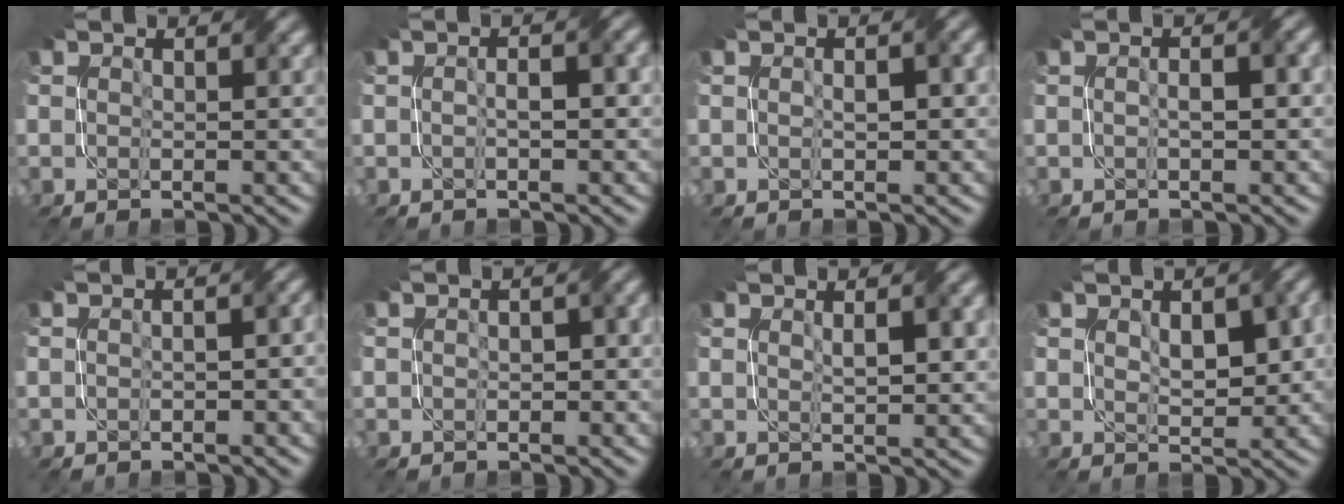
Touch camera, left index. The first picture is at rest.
{"total": 2.1, "force": [-0.1, 0.7, 2.0], "torque": [-0.027, -0.001, -0.007]}
{"total": 1.7, "force": [0.1, 0.6, 1.6], "torque": [-0.026, 0.000, 0.004]}
{"total": 2.3, "force": [0.1, 0.8, 2.2], "torque": [-0.024, 0.001, -0.005]}
{"total": 2.0, "force": [-0.5, 0.8, 1.7], "torque": [-0.022, -0.002, -0.004]}
{"total": 1.4, "force": [-0.2, 0.7, 1.1], "torque": [-0.017, 0.001, -0.001]}
{"total": 2.4, "force": [0.7, 0.5, 2.2], "torque": [-0.034, 0.005, 0.015]}
{"total": 4.8, "force": [0.8, 2.6, 4.0], "torque": [-0.064, -0.002, 0.023]}